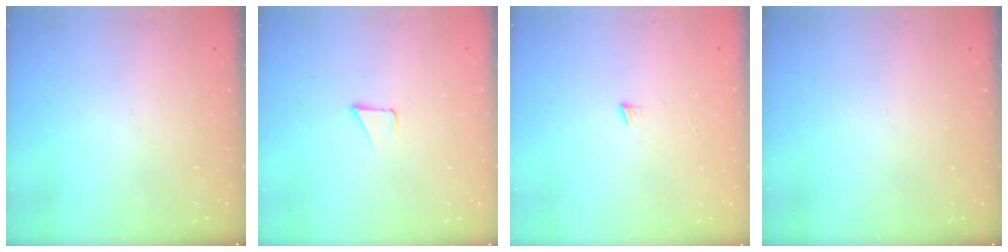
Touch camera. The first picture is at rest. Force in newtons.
{"total": 1.7, "press": 1.7, "slide": 0.1}
{"total": 3.0, "press": 3.0, "slide": 0.3}
{"total": 0.0}